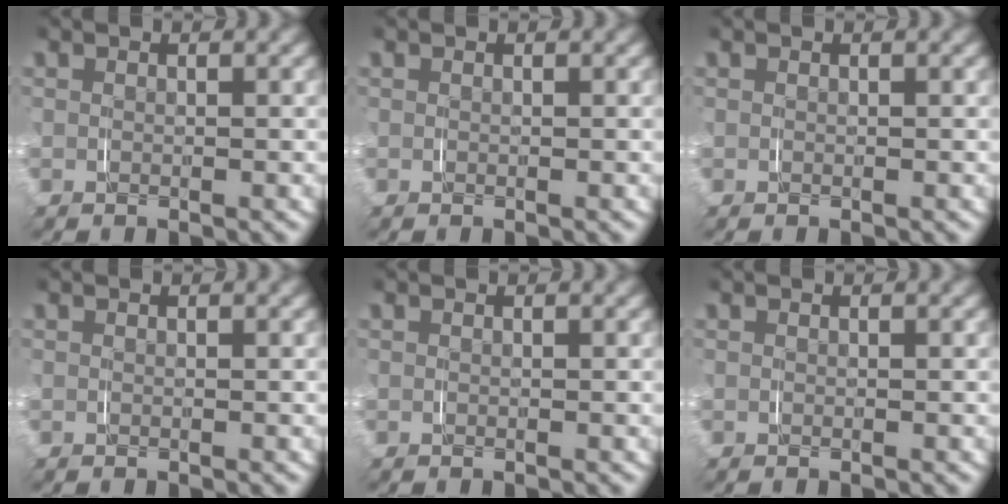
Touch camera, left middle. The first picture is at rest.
{"total": 0.0}
{"total": 0.0}
{"total": 0.0}
{"total": 0.0}
{"total": 0.0}